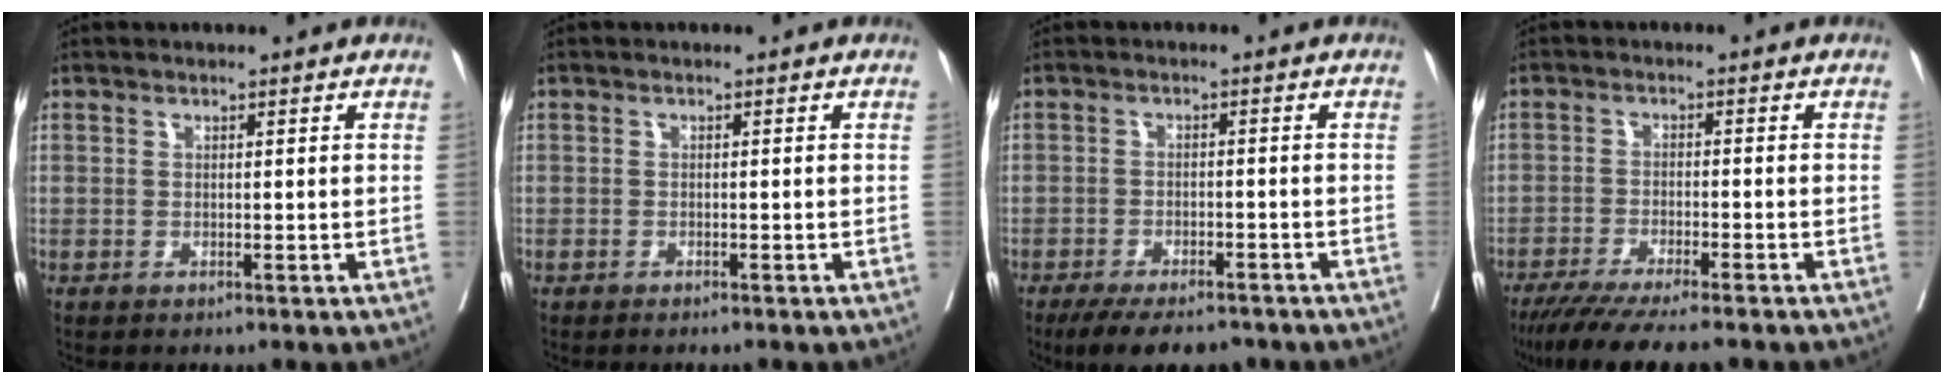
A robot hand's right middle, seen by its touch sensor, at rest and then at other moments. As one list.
[{"total": 1.4, "force": [-1.2, 0.2, 0.6], "torque": [-0.011, -0.003, -0.016]}, {"total": 9.8, "force": [-8.0, 3.2, 4.8], "torque": [-0.065, -0.007, -0.117]}, {"total": 11.2, "force": [-9.4, 0.6, 6.2], "torque": [-0.083, -0.025, -0.145]}]